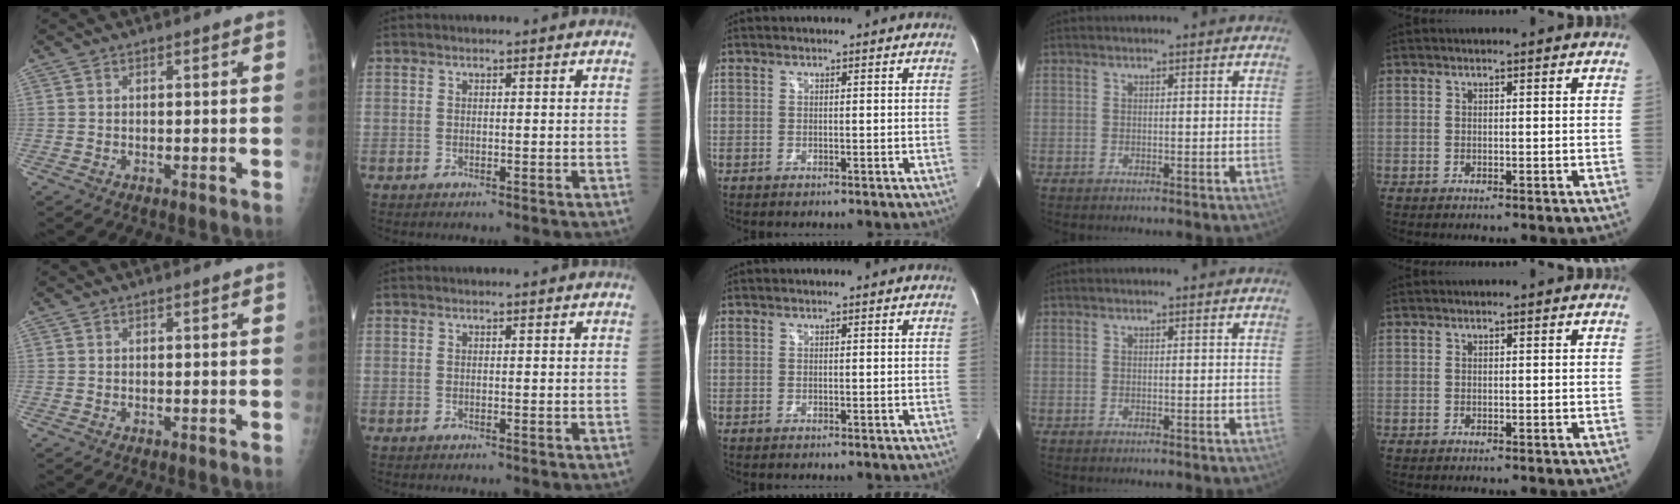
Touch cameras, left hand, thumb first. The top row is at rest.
{}